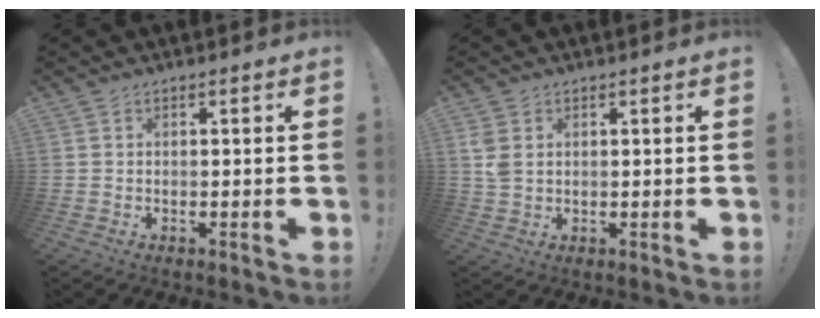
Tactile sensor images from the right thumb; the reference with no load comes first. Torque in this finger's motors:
{"motor_torque": [0.69, 1.04, 0.49, -0.33, 0.07]}